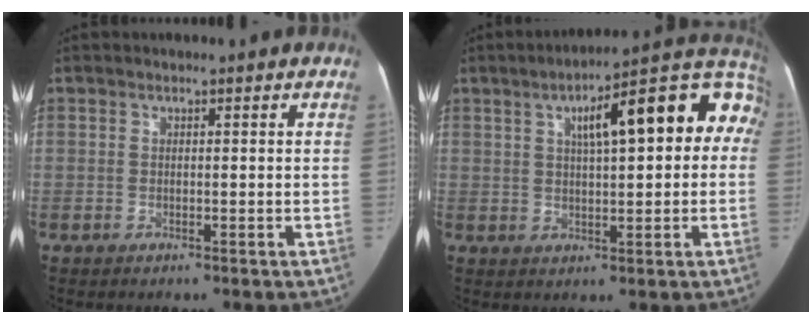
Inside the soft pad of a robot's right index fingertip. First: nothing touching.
{"total": 16.8, "force": [4.5, 4.7, 15.5], "torque": [-0.209, 0.054, 0.056]}